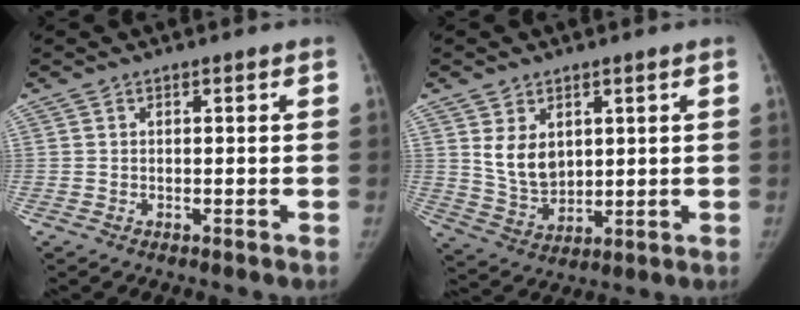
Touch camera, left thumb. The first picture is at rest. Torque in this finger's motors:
{"motor_torque": [1.04, 0.97, 1.00, -0.83, 0.22]}